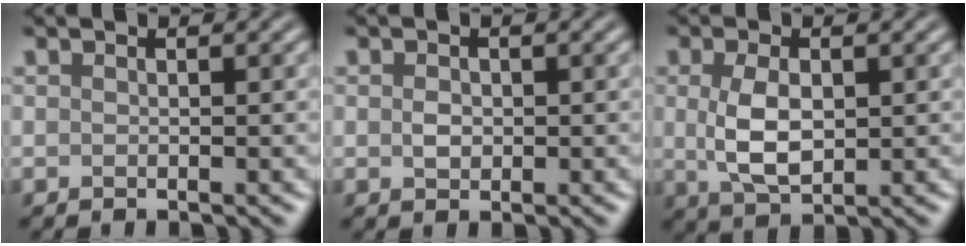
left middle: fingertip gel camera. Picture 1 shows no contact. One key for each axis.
{"total": 1.3, "fx": 0.0, "fy": 1.0, "fz": 0.8, "tx": -0.016, "ty": -0.002, "tz": 0.000}
{"total": 4.5, "fx": 0.3, "fy": 2.5, "fz": 3.7, "tx": -0.083, "ty": 0.000, "tz": 0.009}